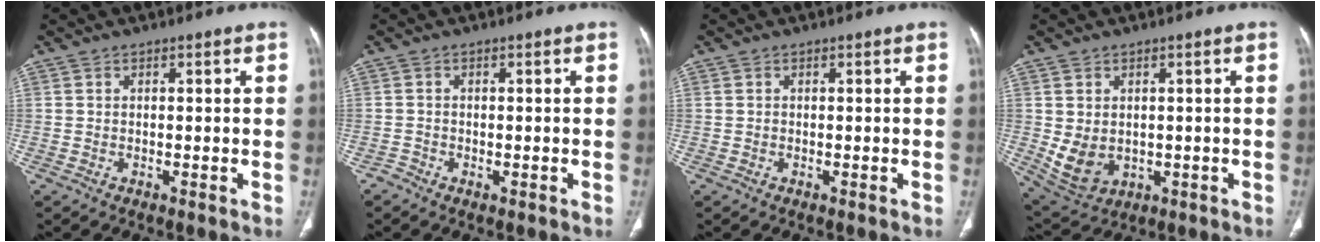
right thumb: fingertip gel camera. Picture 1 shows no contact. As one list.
[{"total": 0.9, "force": [-0.8, 0.6, 0.1], "torque": [0.000, 0.003, -0.018]}, {"total": 0.0}, {"total": 7.0, "force": [-0.2, 5.4, 4.6], "torque": [-0.072, -0.006, 0.023]}]